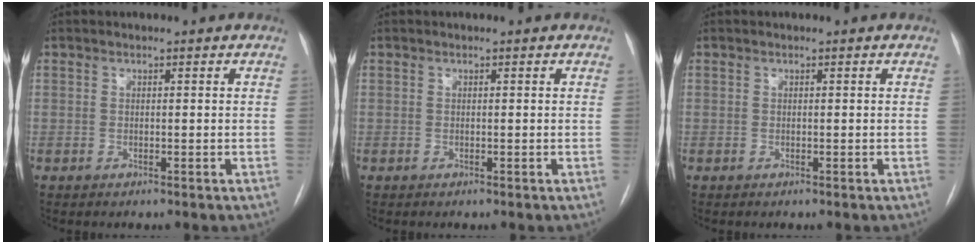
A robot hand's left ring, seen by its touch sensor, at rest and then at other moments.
{"total": 0.0}
{"total": 0.0}